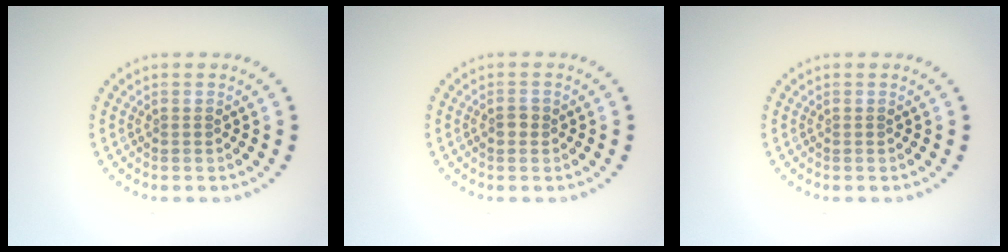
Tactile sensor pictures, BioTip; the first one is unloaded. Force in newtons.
{"total": 1.1, "press": 1.1, "slide": 0.1}
{"total": 0.0}